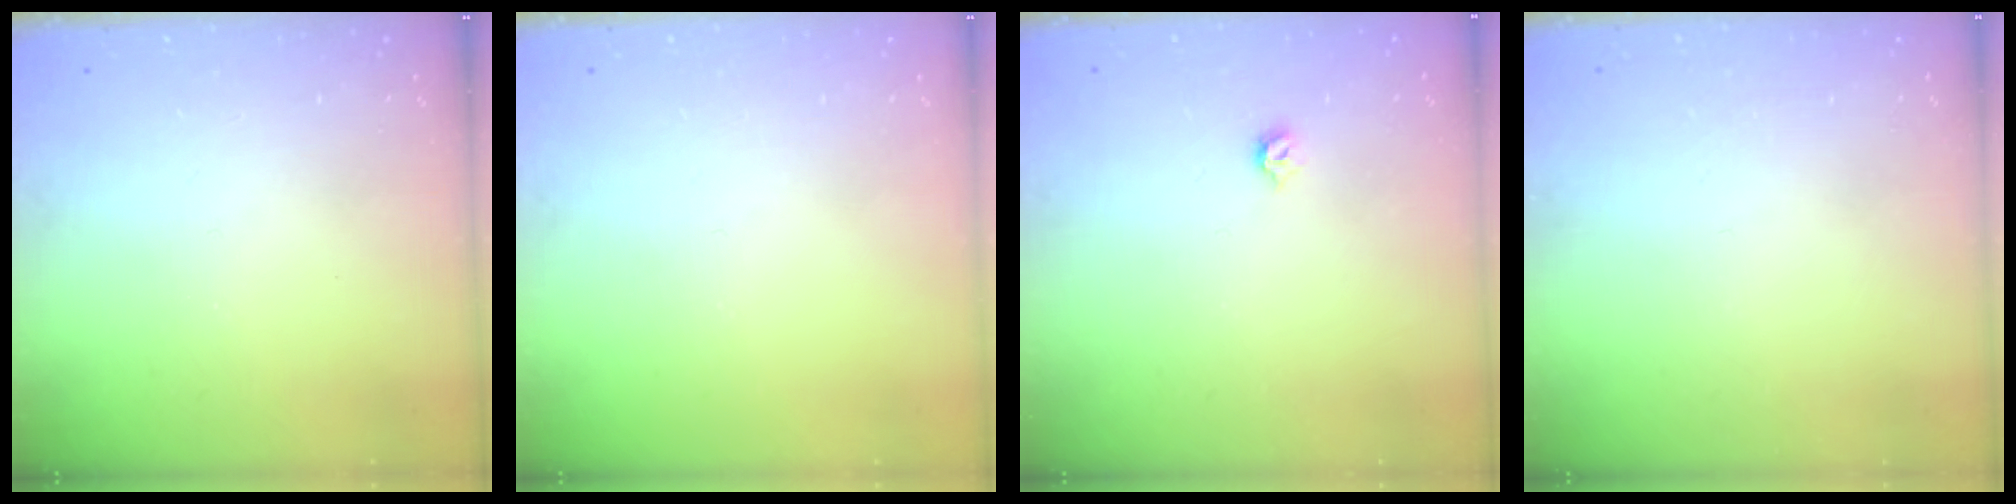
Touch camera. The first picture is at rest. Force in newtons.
{"total": 0.0}
{"total": 3.1, "press": 3.0, "slide": 0.8}
{"total": 0.9, "press": 0.9, "slide": 0.1}